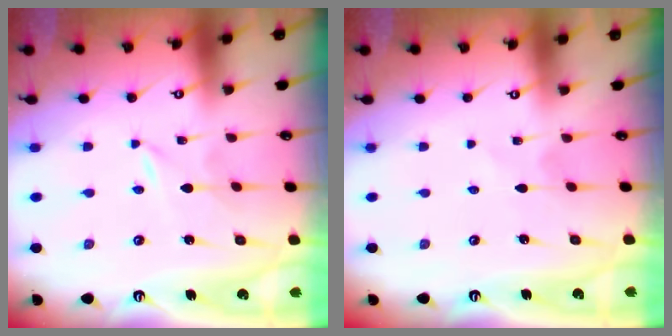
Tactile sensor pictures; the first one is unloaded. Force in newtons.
{"total": 1.2, "press": 1.1, "slide": 0.2}